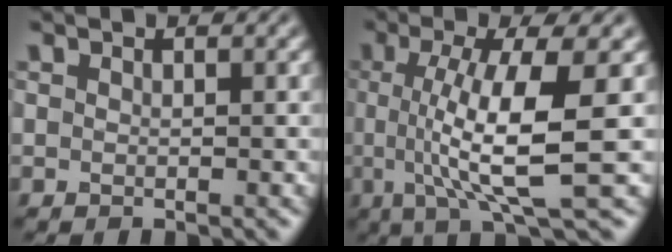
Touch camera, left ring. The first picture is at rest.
{"total": 8.8, "force": [-0.2, 2.2, 8.6], "torque": [-0.137, -0.007, -0.002]}